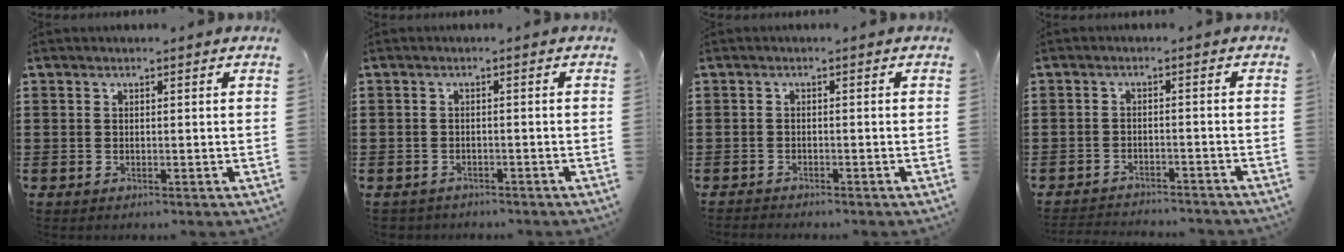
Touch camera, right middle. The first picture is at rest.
{"total": 1.2, "force": [-1.2, 0.2, -0.1], "torque": [-0.004, -0.002, -0.026]}
{"total": 0.9, "force": [-0.9, 0.0, 0.0], "torque": [-0.002, 0.000, -0.019]}
{"total": 2.6, "force": [-2.6, 0.0, 0.1], "torque": [-0.007, -0.002, -0.055]}